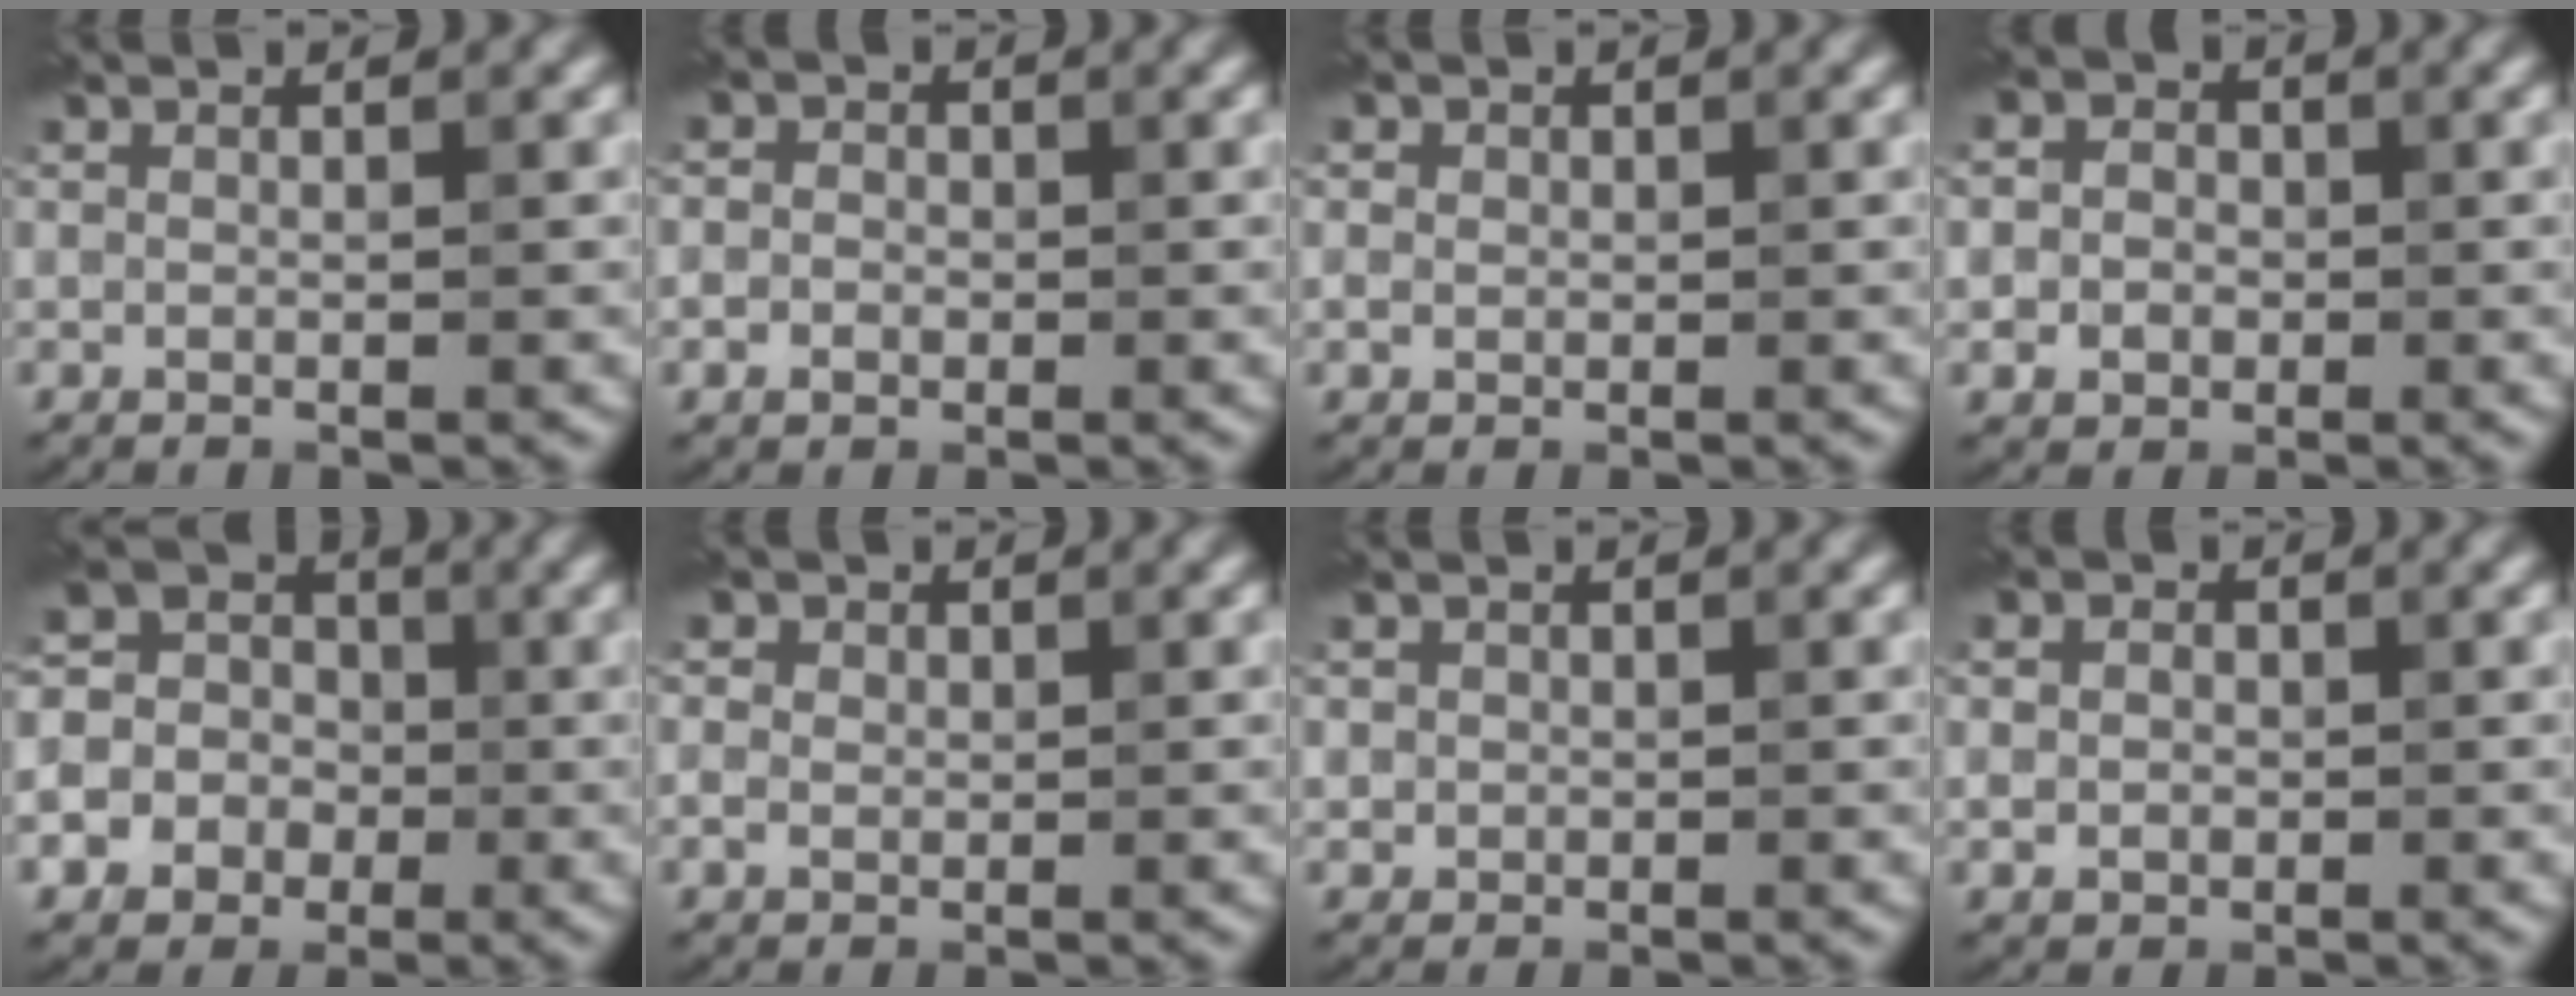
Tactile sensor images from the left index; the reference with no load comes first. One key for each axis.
{"total": 2.0, "fx": -0.3, "fy": 1.8, "fz": 0.9, "tx": 0.002, "ty": 0.001, "tz": -0.015}
{"total": 1.5, "fx": 0.3, "fy": 1.4, "fz": 0.5, "tx": -0.007, "ty": 0.001, "tz": 0.000}
{"total": 3.6, "fx": 0.2, "fy": 3.2, "fz": 1.6, "tx": -0.004, "ty": 0.006, "tz": -0.022}
{"total": 7.8, "fx": -2.6, "fy": 7.1, "fz": 2.1, "tx": -0.049, "ty": 0.002, "tz": -0.060}
{"total": 2.6, "fx": 0.6, "fy": 2.2, "fz": 1.2, "tx": -0.017, "ty": 0.009, "tz": -0.003}
{"total": 1.1, "fx": 0.1, "fy": 1.1, "fz": 0.1, "tx": 0.012, "ty": -0.005, "tz": 0.003}
{"total": 1.8, "fx": 0.0, "fy": 1.6, "fz": 0.8, "tx": -0.012, "ty": -0.004, "tz": -0.002}